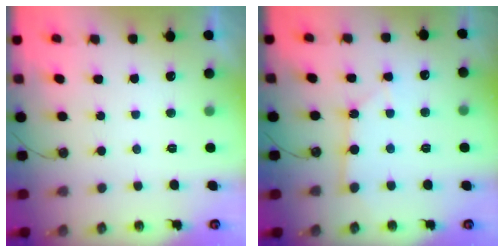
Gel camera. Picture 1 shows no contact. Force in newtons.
{"total": 2.6, "press": 2.6, "slide": 0.3}